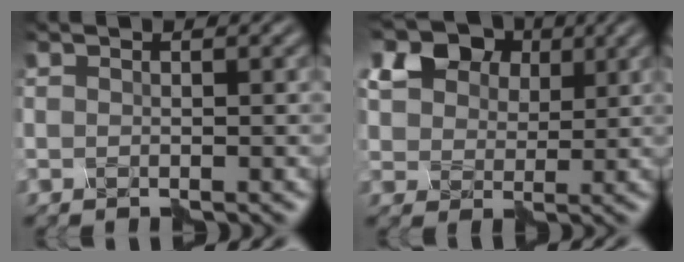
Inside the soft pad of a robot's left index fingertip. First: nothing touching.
{"total": 10.8, "force": [6.1, 7.7, 4.5], "torque": [-0.109, 0.037, 0.105]}